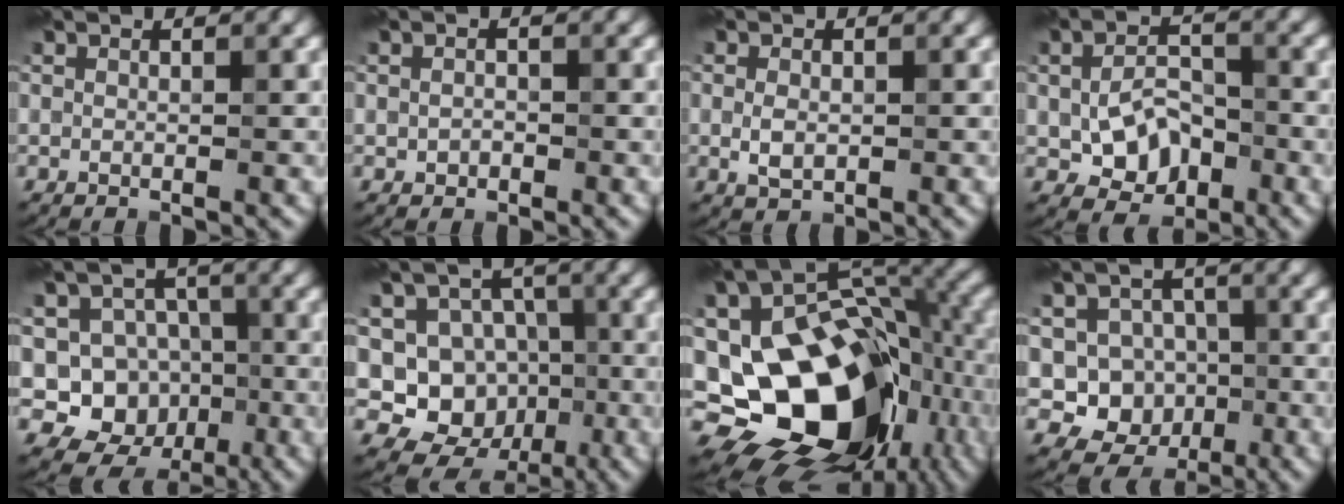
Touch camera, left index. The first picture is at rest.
{"total": 0.9, "force": [-0.3, 0.6, 0.6], "torque": [-0.016, -0.001, -0.006]}
{"total": 1.6, "force": [-0.4, 0.9, 1.3], "torque": [-0.029, -0.001, -0.005]}
{"total": 4.9, "force": [-1.7, 3.1, 3.5], "torque": [-0.065, -0.001, -0.026]}
{"total": 8.2, "force": [-2.0, 7.4, 2.9], "torque": [-0.047, 0.025, -0.055]}
{"total": 10.2, "force": [-2.3, 9.2, 3.6], "torque": [-0.077, 0.032, -0.051]}
{"total": 16.4, "force": [-3.8, 11.5, 11.1], "torque": [-0.180, -0.013, -0.056]}
{"total": 7.5, "force": [-1.4, 7.0, 2.2], "torque": [-0.038, 0.025, -0.044]}